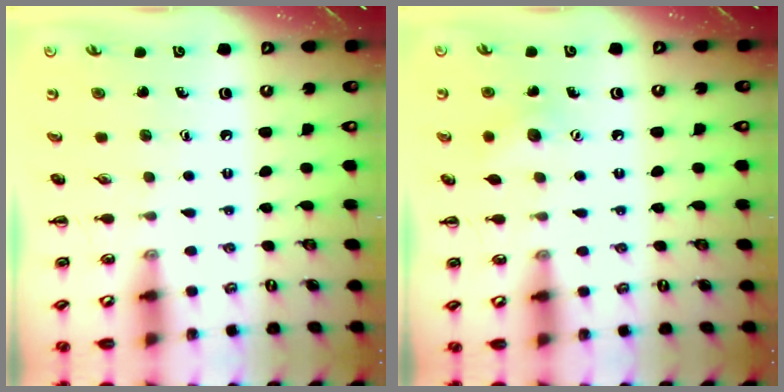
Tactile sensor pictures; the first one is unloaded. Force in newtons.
{"total": 7.6, "press": 7.4, "slide": 1.9}